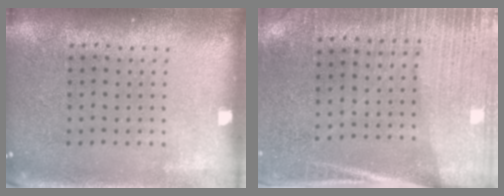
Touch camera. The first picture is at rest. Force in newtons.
{"total": 2.8, "press": 2.5, "slide": 1.3}